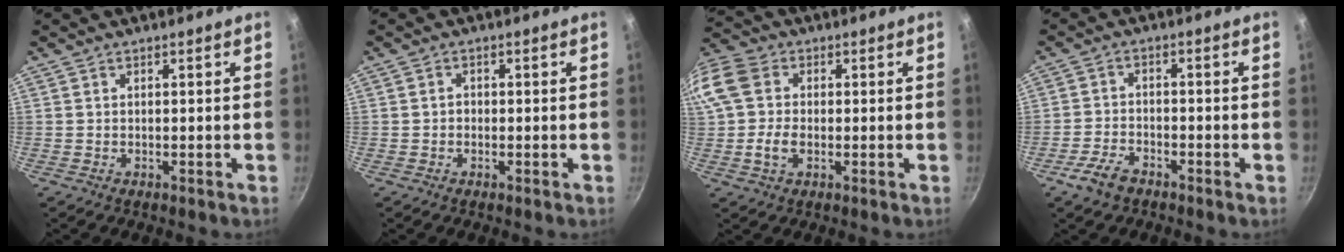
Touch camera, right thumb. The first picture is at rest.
{"total": 1.1, "force": [-0.3, 1.0, 0.4], "torque": [-0.005, 0.004, -0.006]}
{"total": 14.4, "force": [0.0, 11.4, 8.8], "torque": [-0.199, 0.030, -0.010]}
{"total": 5.2, "force": [-3.5, 2.4, 3.0], "torque": [-0.061, 0.024, -0.071]}